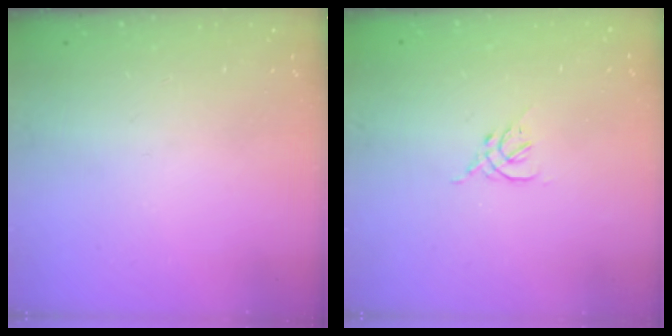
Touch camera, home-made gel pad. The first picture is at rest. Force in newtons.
{"total": 1.6, "press": 1.5, "slide": 0.6}